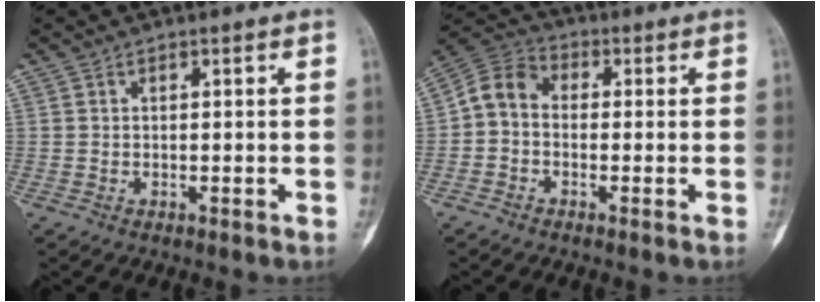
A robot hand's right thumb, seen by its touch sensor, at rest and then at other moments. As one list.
[{"total": 7.1, "force": [-0.5, 5.5, 4.4], "torque": [-0.069, 0.024, -0.031]}]